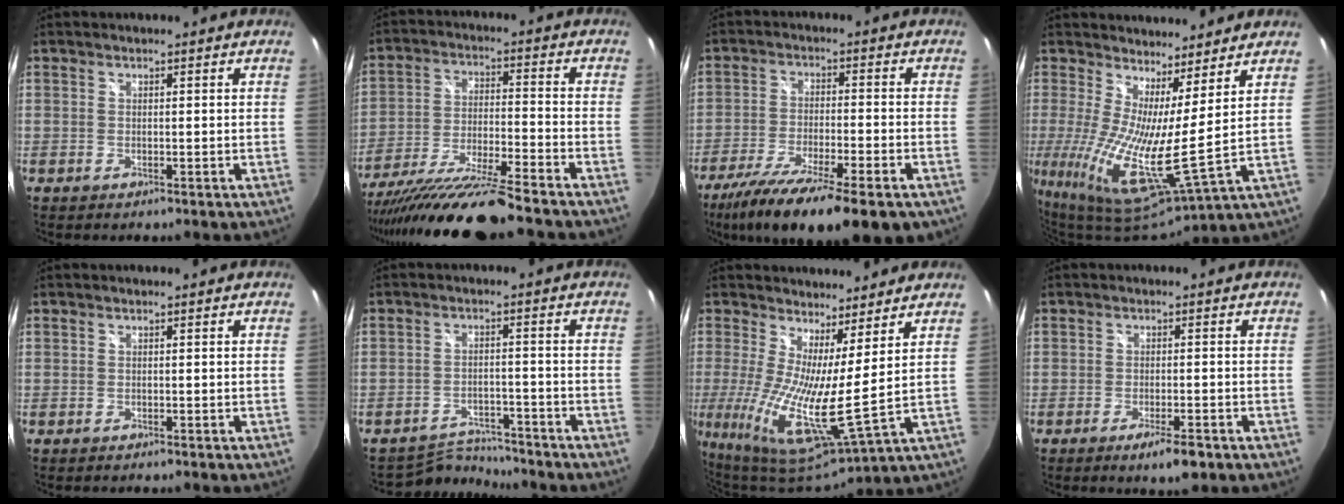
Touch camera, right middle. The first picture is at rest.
{"total": 17.4, "force": [-15.0, 0.0, 8.9], "torque": [-0.179, -0.042, -0.261]}
{"total": 18.9, "force": [-13.4, 3.9, 12.7], "torque": [-0.240, -0.047, -0.219]}
{"total": 14.6, "force": [4.6, 2.0, 13.7], "torque": [-0.236, -0.023, 0.078]}
{"total": 0.7, "force": [-0.6, 0.2, 0.2], "torque": [-0.006, -0.004, -0.010]}
{"total": 6.5, "force": [-6.4, 1.1, -0.2], "torque": [-0.014, 0.008, -0.104]}
{"total": 13.8, "force": [3.4, 2.0, 13.3], "torque": [-0.241, -0.035, 0.057]}
{"total": 4.5, "force": [-2.9, 1.1, 3.3], "torque": [-0.062, -0.001, -0.042]}